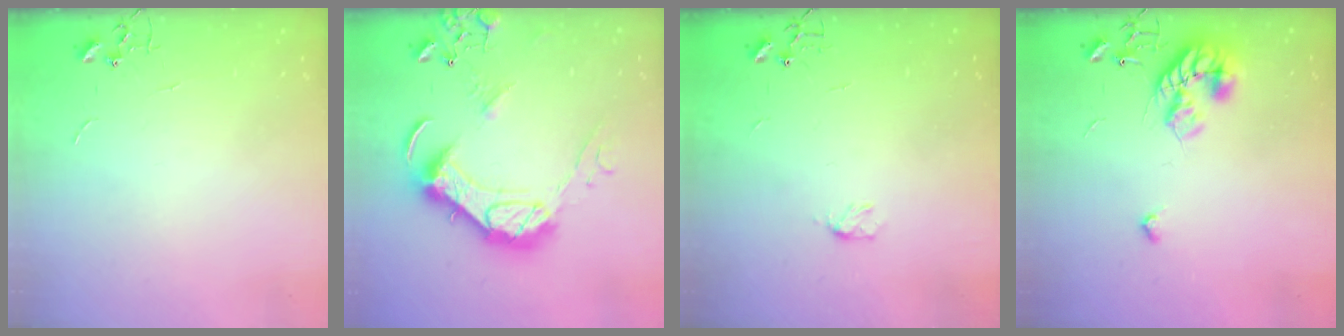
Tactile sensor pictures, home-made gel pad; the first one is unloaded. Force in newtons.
{"total": 19.2, "press": 19.0, "slide": 2.3}
{"total": 3.4, "press": 3.4, "slide": 0.5}
{"total": 13.8, "press": 13.8, "slide": 0.5}